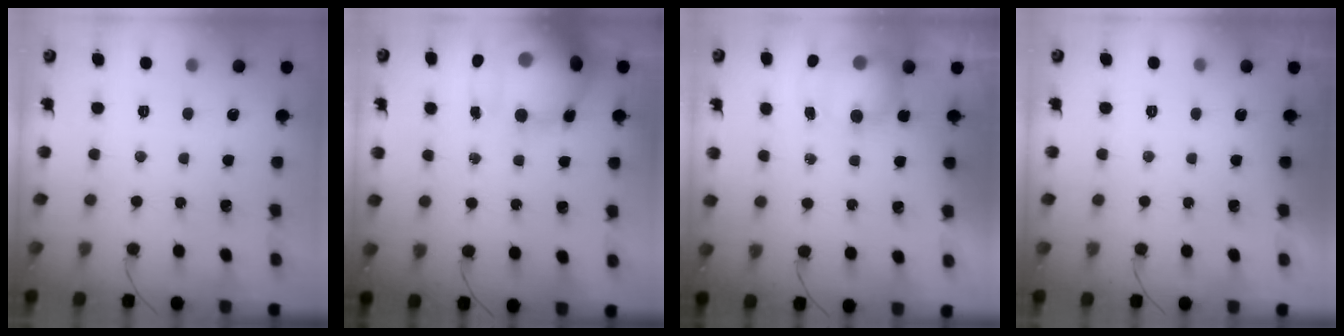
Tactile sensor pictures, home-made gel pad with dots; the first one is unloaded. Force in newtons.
{"total": 22.4, "press": 22.0, "slide": 4.0}
{"total": 7.6, "press": 7.4, "slide": 1.8}
{"total": 0.0}